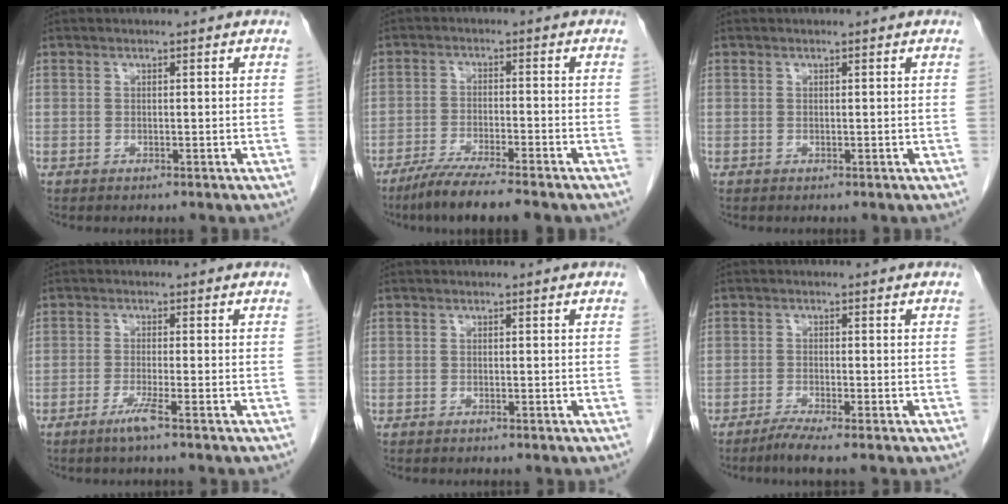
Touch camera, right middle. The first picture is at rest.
{"total": 8.7, "force": [-6.9, 0.4, 5.3], "torque": [-0.087, -0.021, -0.114]}
{"total": 0.0}
{"total": 2.6, "force": [-1.6, -0.7, 2.0], "torque": [-0.040, -0.007, -0.036]}
{"total": 0.0}
{"total": 2.9, "force": [-2.2, -0.5, 1.8], "torque": [-0.041, -0.008, -0.047]}